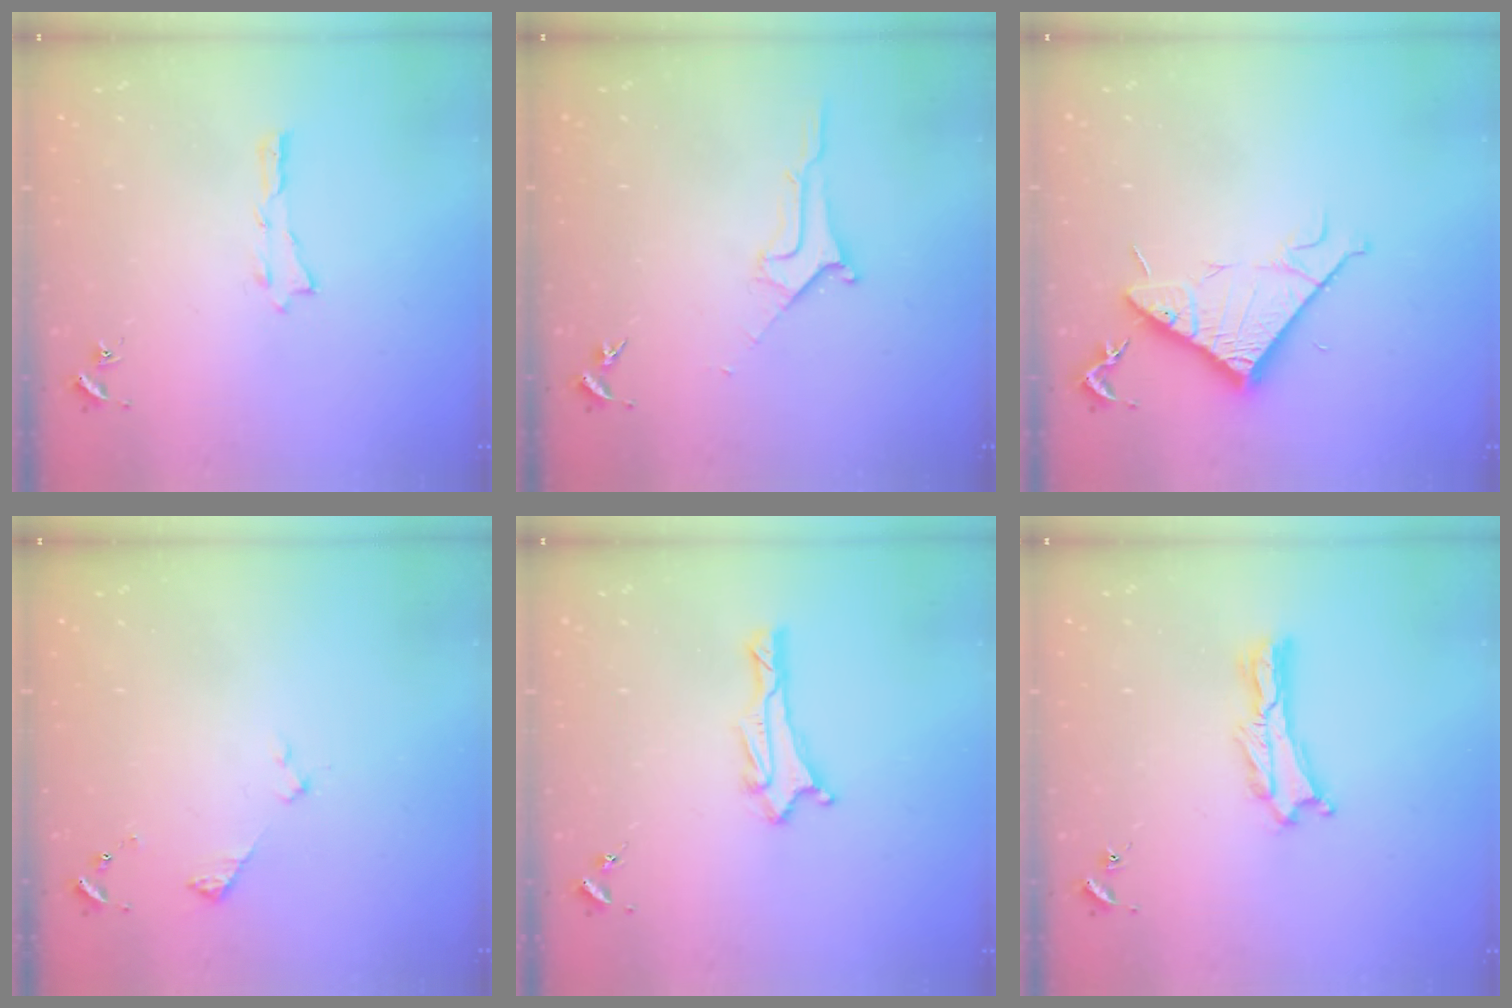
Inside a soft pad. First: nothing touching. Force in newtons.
{"total": 1.8, "press": 1.7, "slide": 0.2}
{"total": 8.3, "press": 8.3, "slide": 0.6}
{"total": 2.9, "press": 2.9, "slide": 0.3}
{"total": 2.0, "press": 1.8, "slide": 0.8}
{"total": 1.2, "press": 1.1, "slide": 0.3}